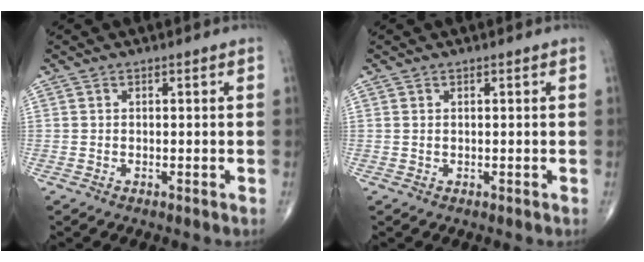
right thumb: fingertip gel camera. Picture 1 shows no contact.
{"total": 0.0}